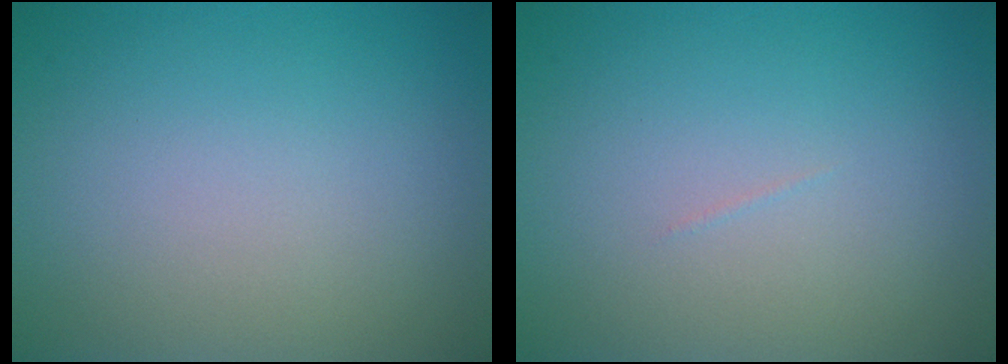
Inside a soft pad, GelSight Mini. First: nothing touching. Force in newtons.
{"total": 0.0}